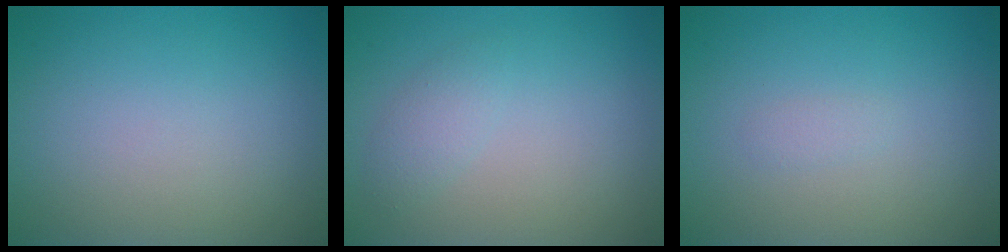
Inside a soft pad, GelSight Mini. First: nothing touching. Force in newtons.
{"total": 1.4, "press": 1.4, "slide": 0.1}
{"total": 0.5, "press": 0.5, "slide": 0.0}